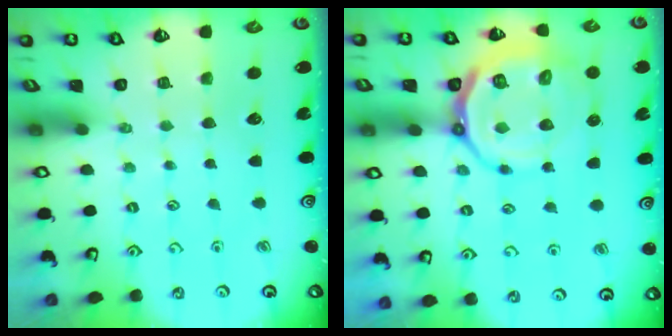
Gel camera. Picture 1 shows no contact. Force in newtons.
{"total": 15.0, "press": 14.8, "slide": 2.7}